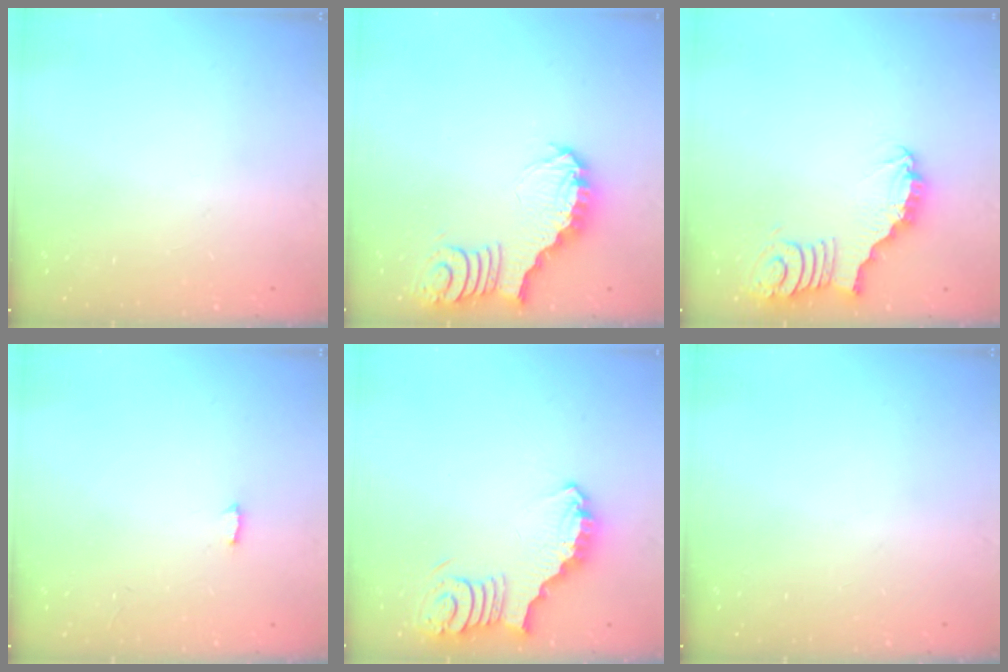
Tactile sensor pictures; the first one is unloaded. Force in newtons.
{"total": 3.8, "press": 3.7, "slide": 0.6}
{"total": 2.3, "press": 2.3, "slide": 0.4}
{"total": 4.7, "press": 4.7, "slide": 0.4}
{"total": 3.8, "press": 3.8, "slide": 0.6}
{"total": 0.0}